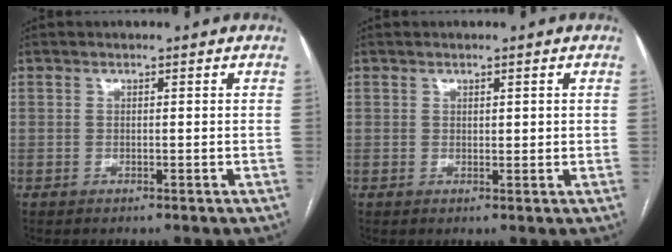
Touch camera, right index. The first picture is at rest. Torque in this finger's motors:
{"motor_torque": [-0.17, 0.05, -0.07, -0.01]}